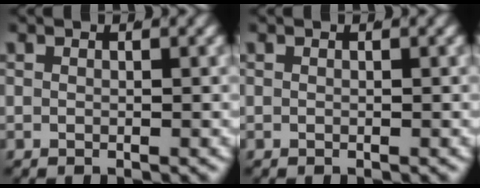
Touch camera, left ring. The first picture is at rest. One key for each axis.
{"total": 0.0}